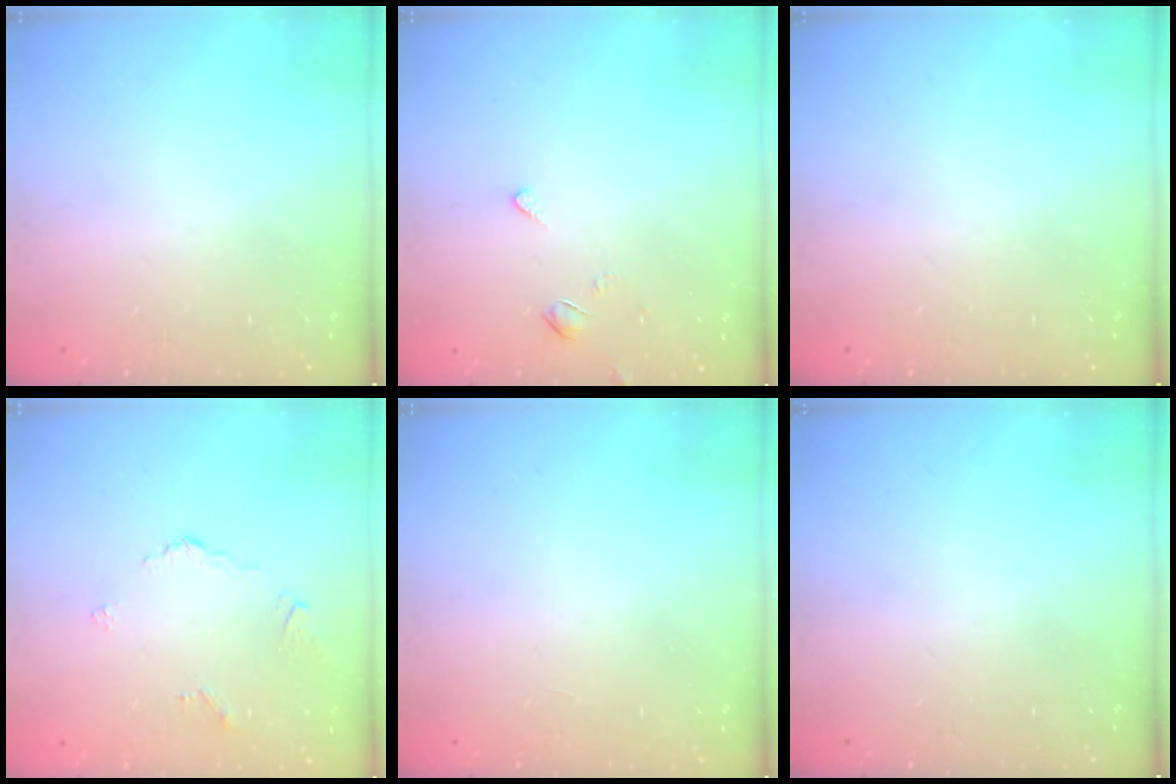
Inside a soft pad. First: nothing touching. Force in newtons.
{"total": 2.5, "press": 2.5, "slide": 0.5}
{"total": 0.0}
{"total": 2.8, "press": 2.7, "slide": 0.6}
{"total": 1.7, "press": 1.6, "slide": 0.2}
{"total": 0.0}